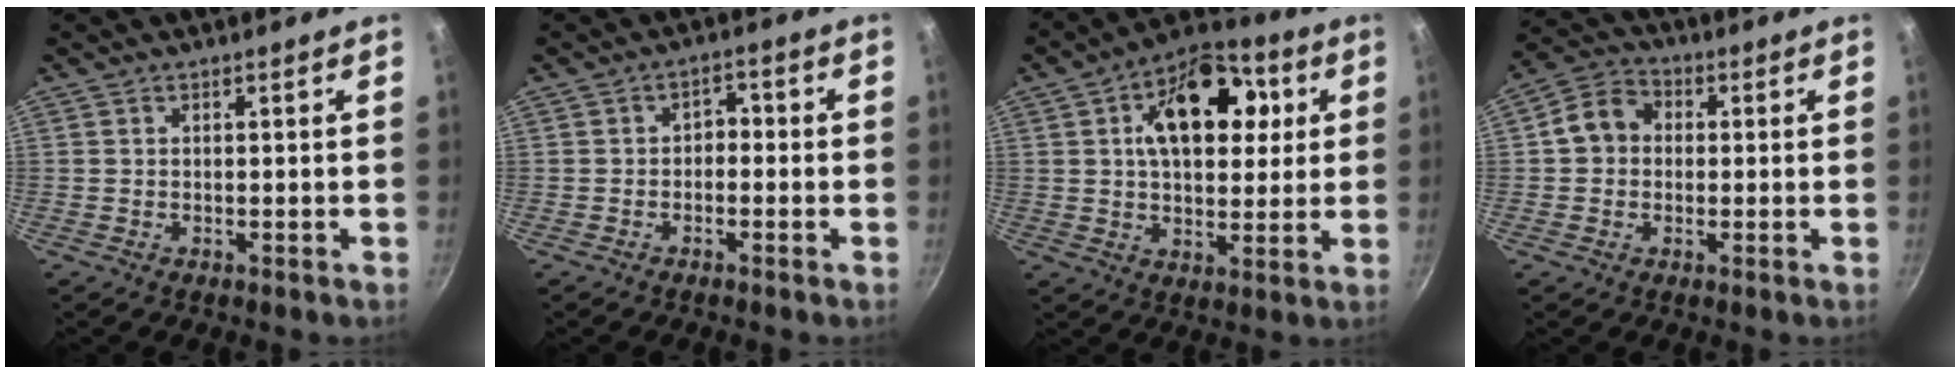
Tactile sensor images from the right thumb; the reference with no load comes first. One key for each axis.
{"total": 2.9, "fx": -0.7, "fy": 2.1, "fz": 1.8, "tx": -0.009, "ty": 0.020, "tz": -0.022}
{"total": 16.7, "fx": 4.2, "fy": 9.8, "fz": 12.8, "tx": -0.154, "ty": 0.013, "tz": 0.058}
{"total": 7.5, "fx": 0.3, "fy": 6.3, "fz": 3.9, "tx": -0.056, "ty": 0.023, "tz": -0.006}